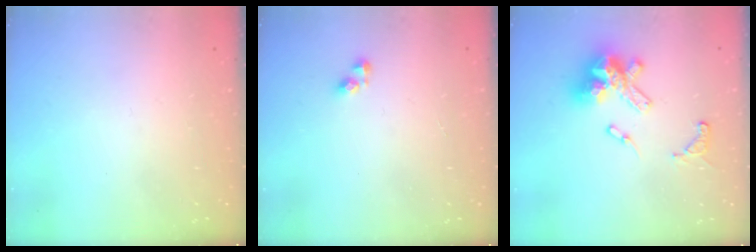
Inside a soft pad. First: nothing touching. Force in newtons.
{"total": 3.2, "press": 3.2, "slide": 0.6}
{"total": 15.9, "press": 15.9, "slide": 1.7}